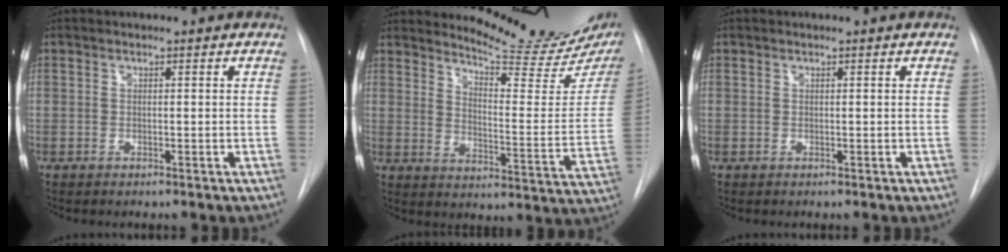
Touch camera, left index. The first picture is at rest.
{"total": 17.4, "force": [16.2, 1.1, 6.2], "torque": [-0.086, -0.102, 0.204]}
{"total": 0.0}